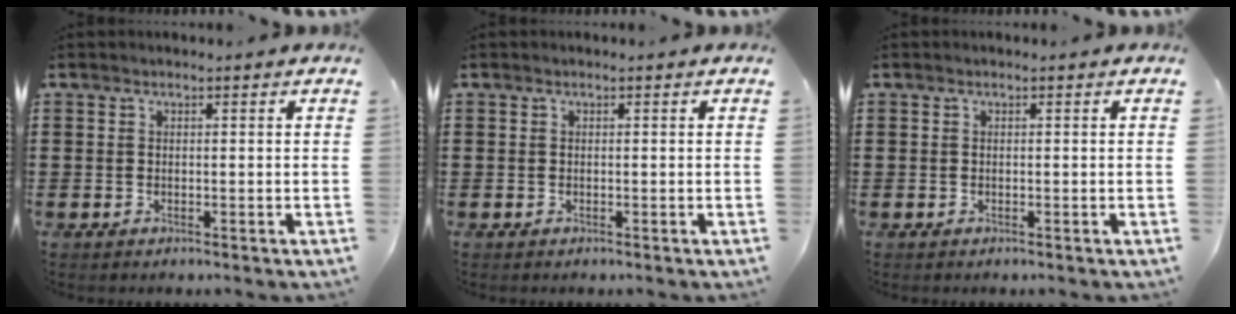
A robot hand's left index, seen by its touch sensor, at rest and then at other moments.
{"total": 0.0}
{"total": 0.0}